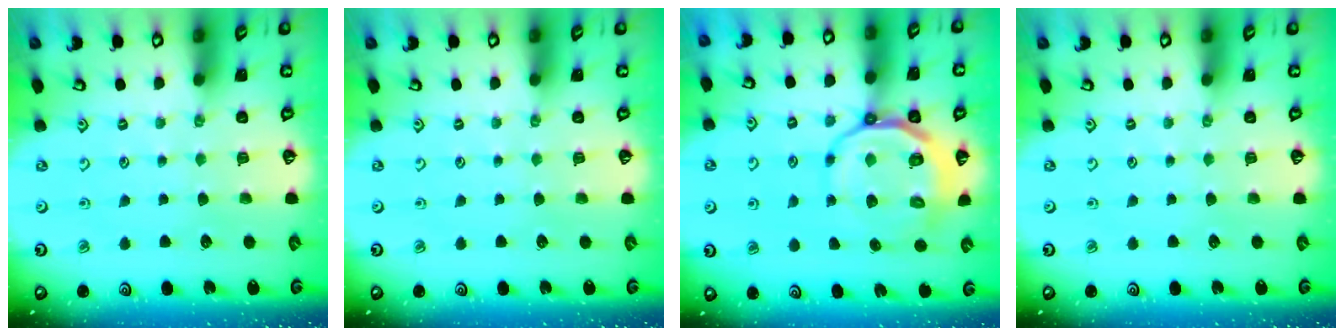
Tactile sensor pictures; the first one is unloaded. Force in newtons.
{"total": 0.0}
{"total": 11.0, "press": 10.6, "slide": 2.7}
{"total": 0.0}